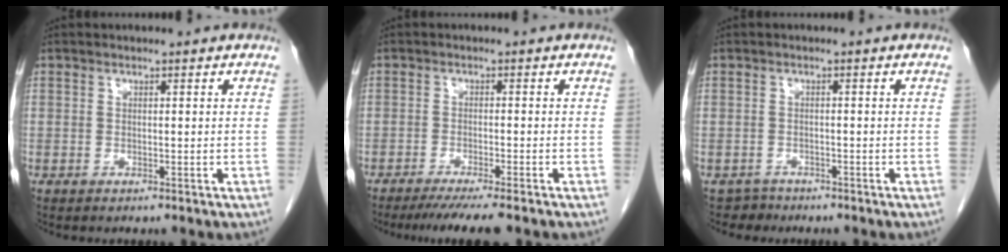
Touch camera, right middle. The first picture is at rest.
{"total": 7.1, "force": [-5.8, -0.3, 4.0], "torque": [-0.050, -0.017, -0.089]}
{"total": 1.7, "force": [-1.3, 0.8, -0.8], "torque": [0.012, 0.002, -0.022]}